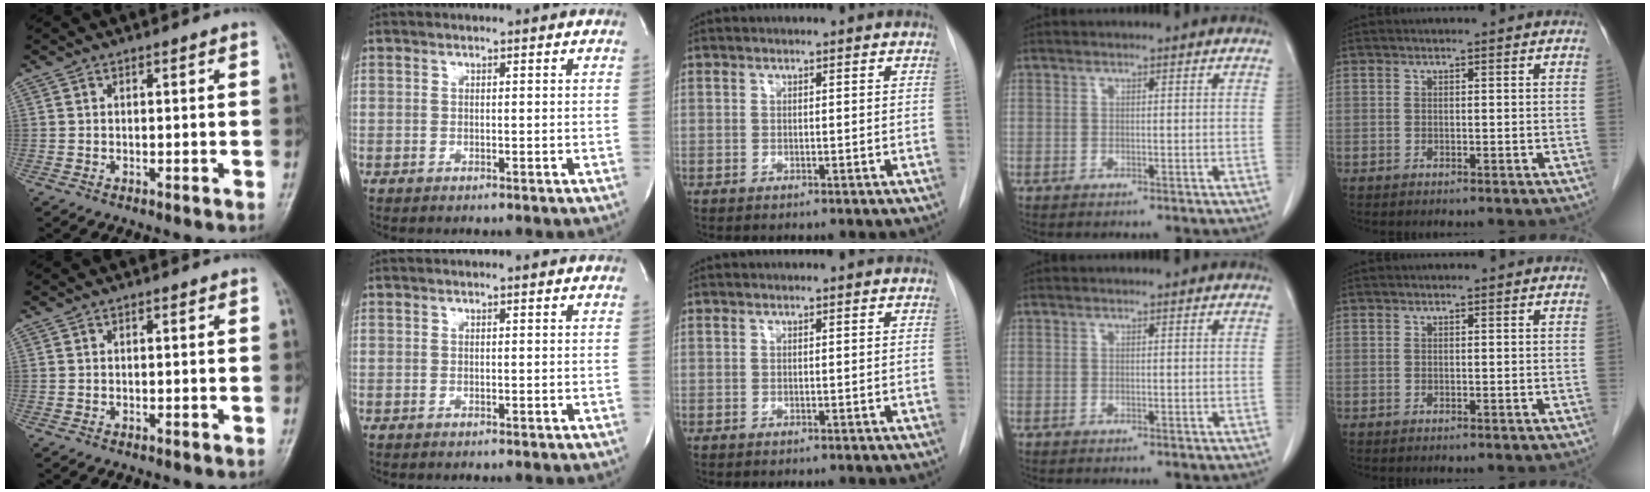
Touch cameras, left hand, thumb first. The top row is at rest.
{}